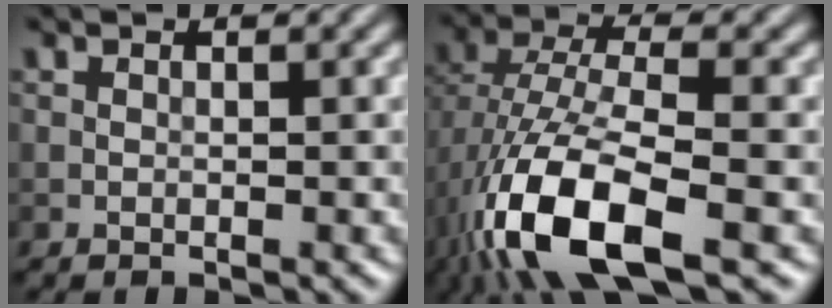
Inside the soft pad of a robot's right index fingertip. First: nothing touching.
{"total": 11.4, "force": [-5.3, 4.6, 8.9], "torque": [-0.186, -0.004, -0.104]}